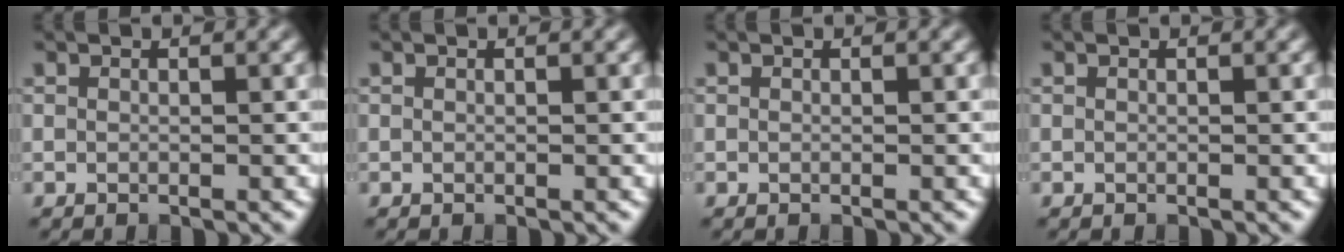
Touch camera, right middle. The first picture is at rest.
{"total": 0.0}
{"total": 0.0}
{"total": 0.0}